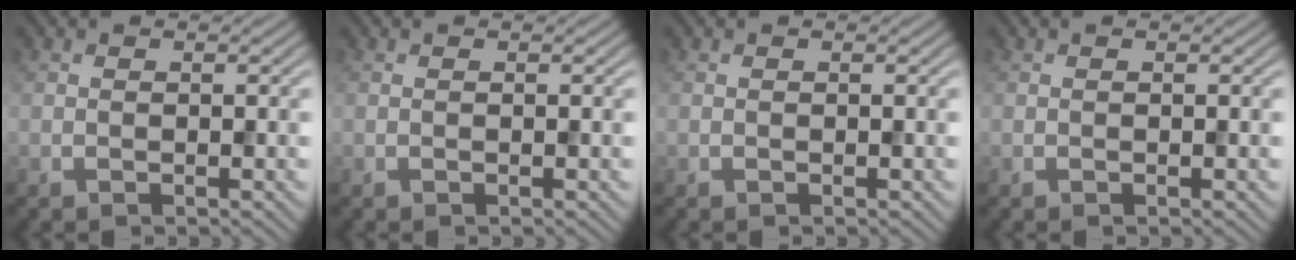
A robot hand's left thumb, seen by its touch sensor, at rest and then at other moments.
{"total": 0.0}
{"total": 0.0}
{"total": 0.0}